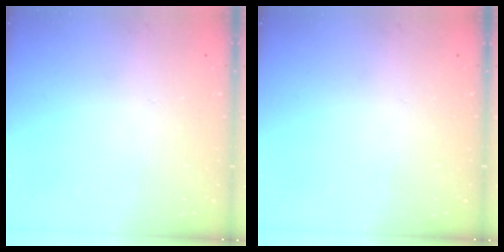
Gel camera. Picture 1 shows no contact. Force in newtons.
{"total": 0.0}